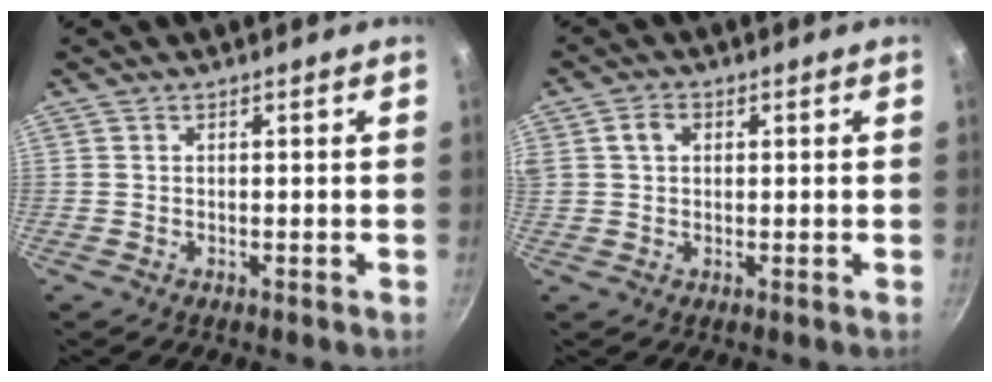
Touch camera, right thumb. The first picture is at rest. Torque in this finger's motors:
{"motor_torque": [1.14, 3.87, 1.19, 0.54, 0.90]}